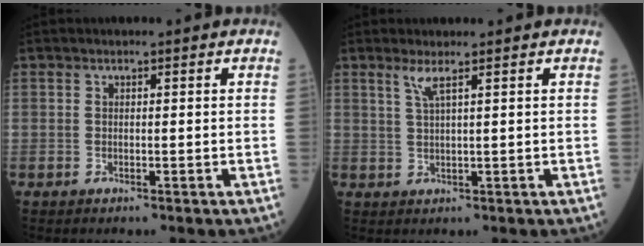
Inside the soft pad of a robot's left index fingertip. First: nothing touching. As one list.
[{"total": 2.0, "force": [1.1, -0.3, 1.6], "torque": [-0.040, -0.005, 0.025]}]